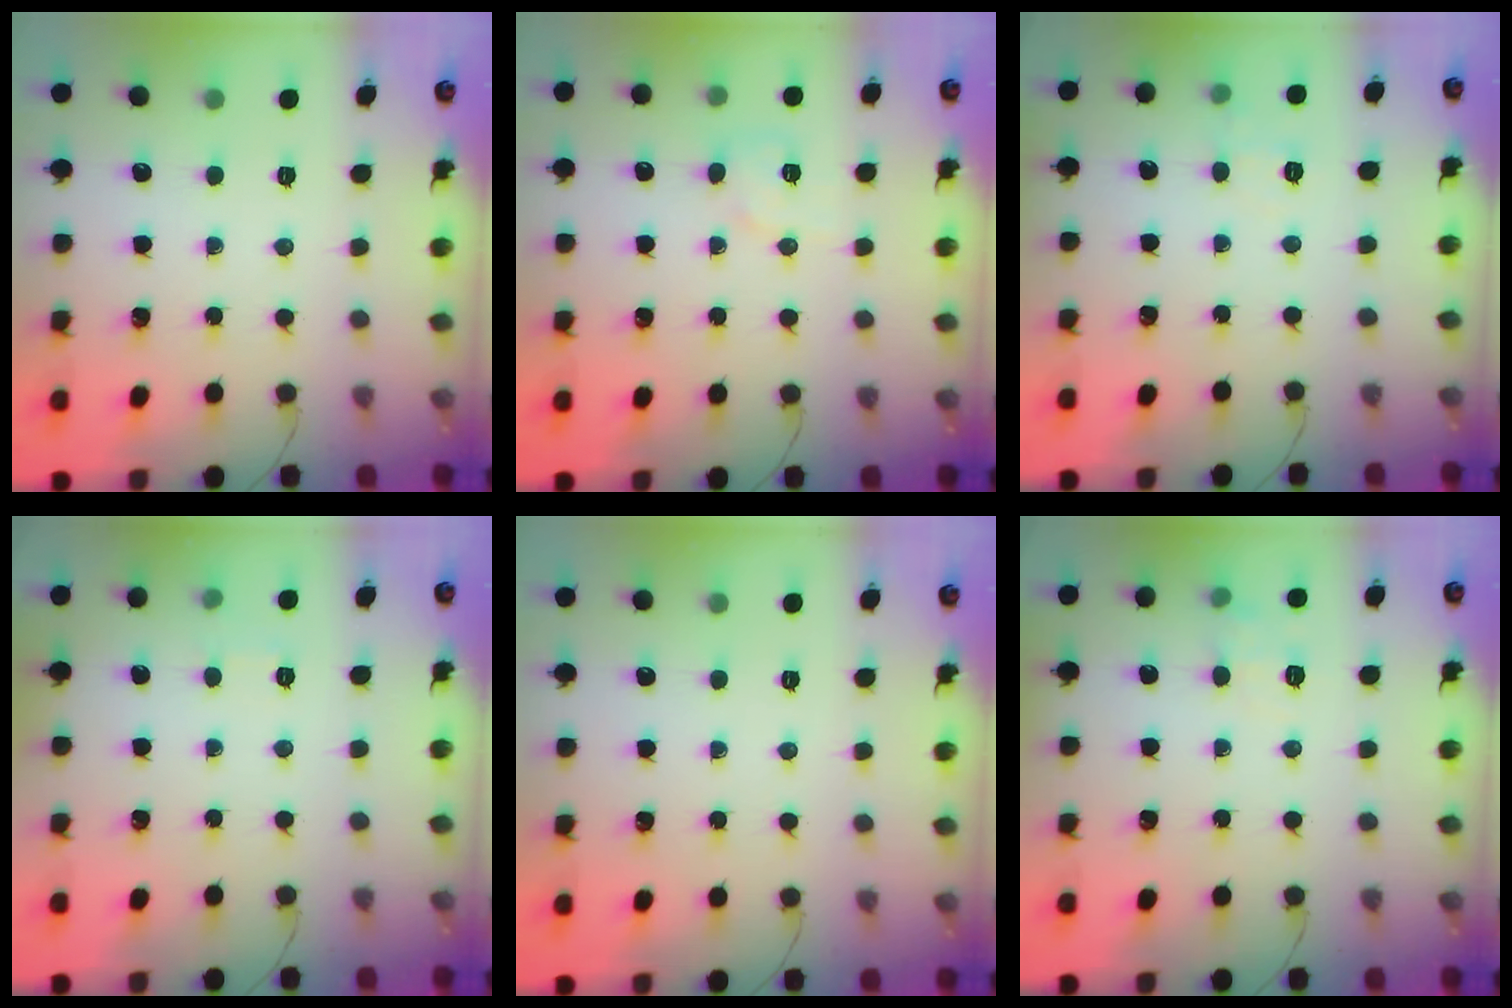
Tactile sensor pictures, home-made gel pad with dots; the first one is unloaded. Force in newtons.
{"total": 4.8, "press": 4.5, "slide": 1.5}
{"total": 6.5, "press": 6.3, "slide": 1.4}
{"total": 1.9, "press": 1.4, "slide": 1.3}
{"total": 0.0}
{"total": 7.7, "press": 7.5, "slide": 1.6}